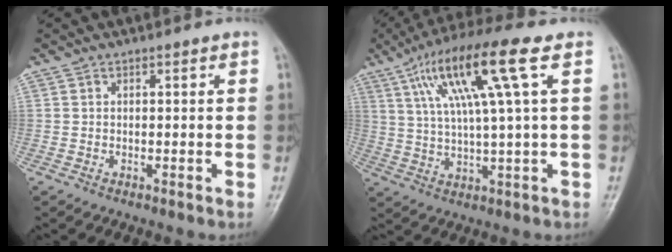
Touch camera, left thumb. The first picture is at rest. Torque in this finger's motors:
{"motor_torque": [0.50, 0.73, 1.89, -0.88, 0.52]}